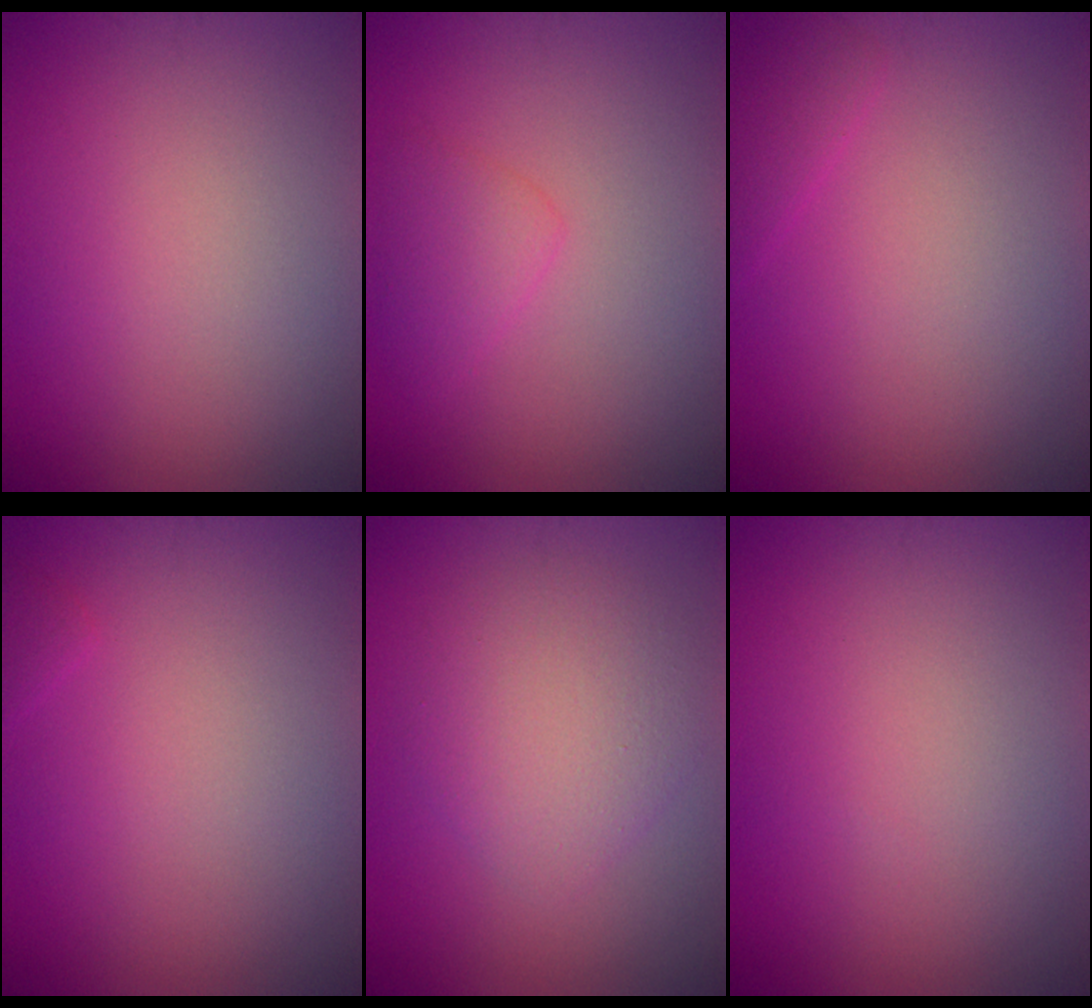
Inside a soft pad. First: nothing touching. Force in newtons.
{"total": 1.8, "press": 1.8, "slide": 0.2}
{"total": 1.3, "press": 1.3, "slide": 0.1}
{"total": 0.6, "press": 0.6, "slide": 0.1}
{"total": 4.1, "press": 4.1, "slide": 0.2}
{"total": 0.0}